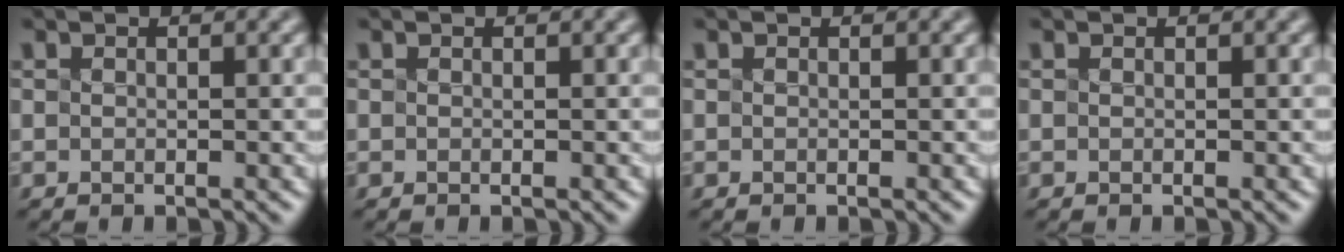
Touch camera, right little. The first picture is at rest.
{"total": 0.0}
{"total": 0.0}
{"total": 0.0}